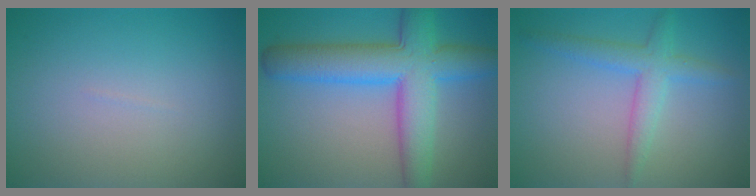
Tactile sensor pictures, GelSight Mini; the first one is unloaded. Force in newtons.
{"total": 8.5, "press": 8.5, "slide": 0.3}
{"total": 3.0, "press": 3.0, "slide": 0.2}